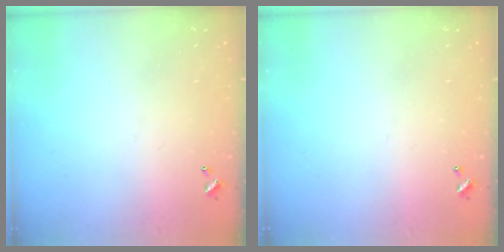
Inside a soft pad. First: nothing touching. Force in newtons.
{"total": 0.0}